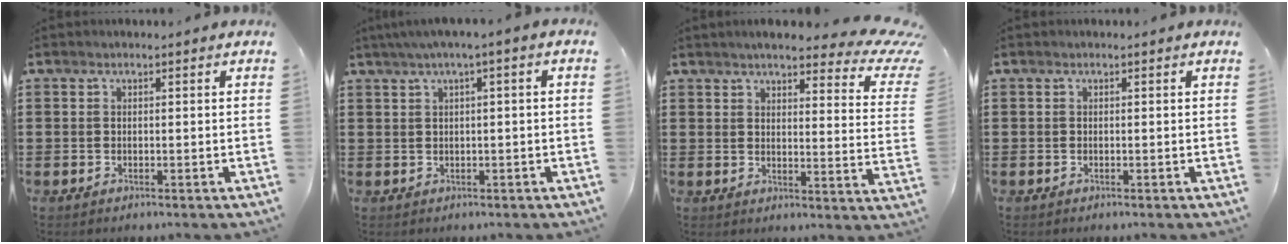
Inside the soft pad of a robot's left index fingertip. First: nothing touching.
{"total": 2.2, "force": [-0.1, 0.0, 2.2], "torque": [-0.038, 0.000, -0.003]}
{"total": 5.9, "force": [4.9, 0.8, 3.3], "torque": [-0.068, -0.029, 0.079]}
{"total": 0.0}